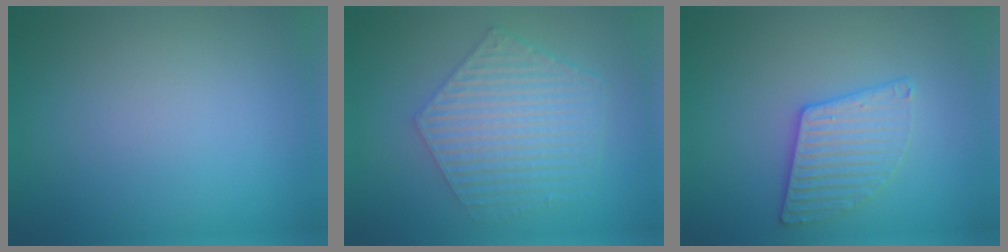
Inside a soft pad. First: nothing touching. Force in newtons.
{"total": 6.0, "press": 4.3, "slide": 4.1}
{"total": 3.1, "press": 3.0, "slide": 0.8}